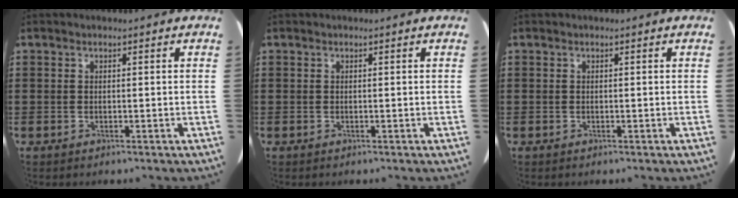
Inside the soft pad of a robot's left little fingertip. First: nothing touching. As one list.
[{"total": 0.0}, {"total": 0.0}]